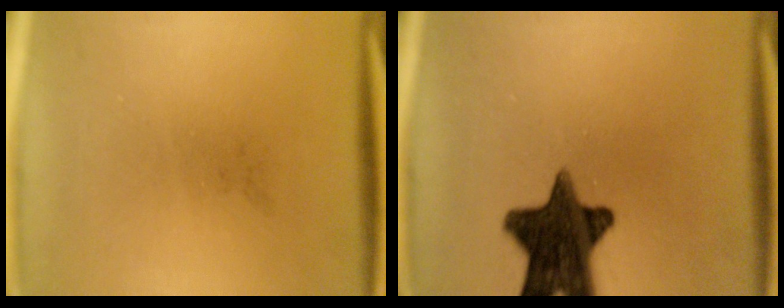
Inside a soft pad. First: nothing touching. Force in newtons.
{"total": 14.3}